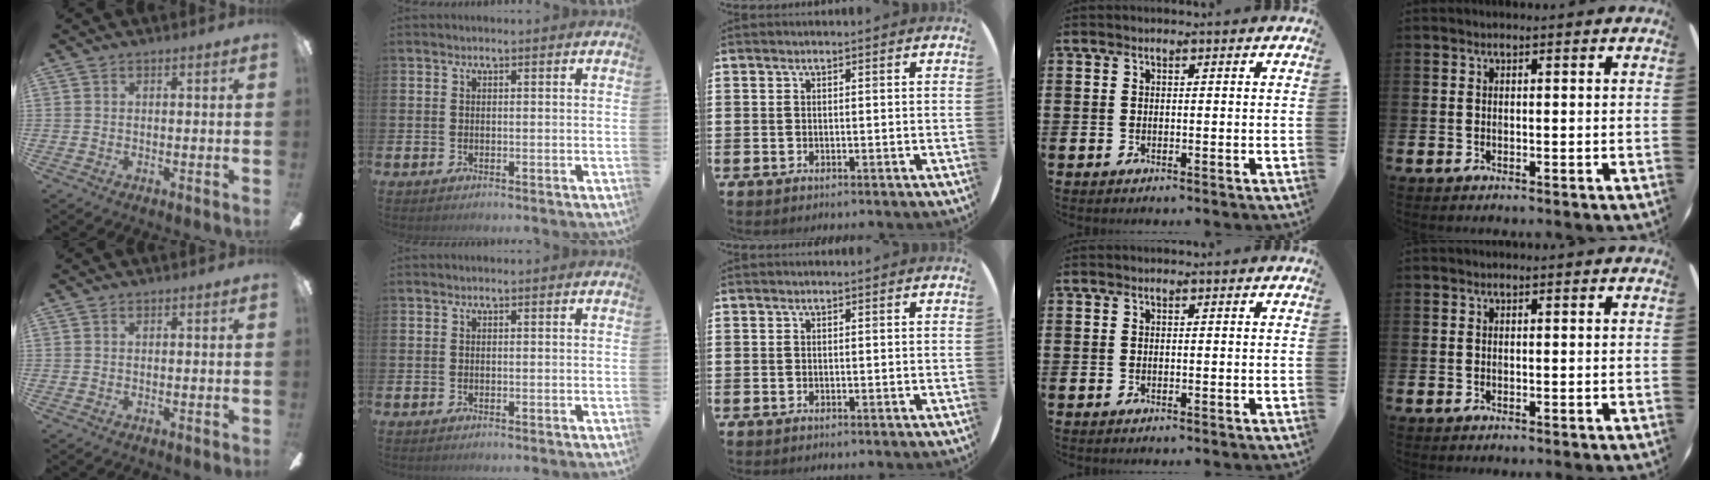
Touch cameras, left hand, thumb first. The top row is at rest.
{}